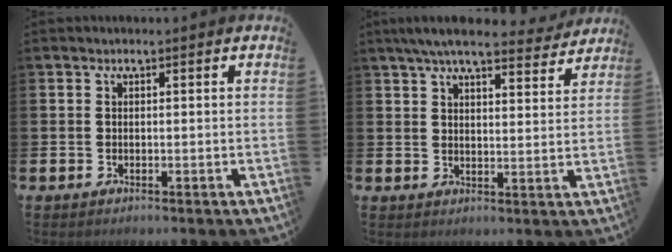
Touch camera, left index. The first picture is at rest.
{"total": 6.6, "force": [6.1, 1.0, 2.4], "torque": [-0.053, -0.029, 0.106]}